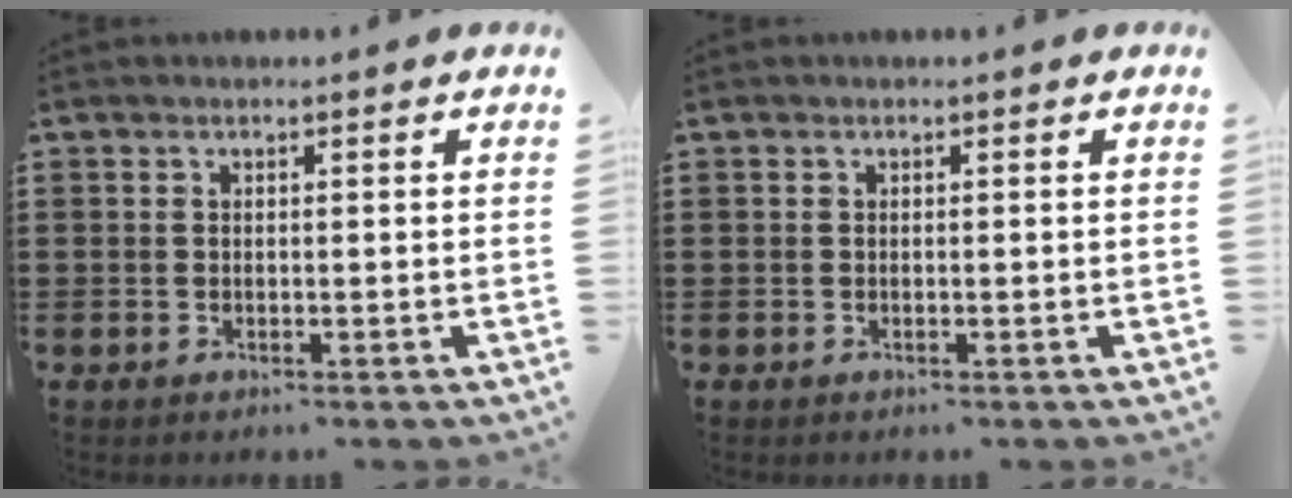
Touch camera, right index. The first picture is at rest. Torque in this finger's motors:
{"motor_torque": [0.08, 0.07, 0.00, 0.00]}